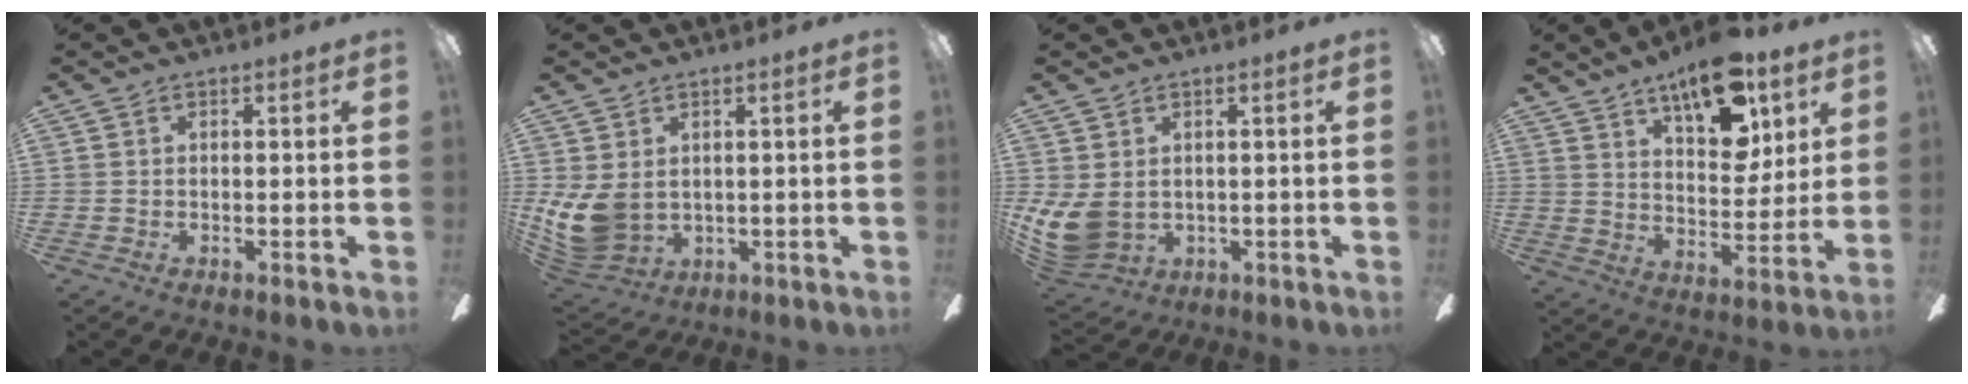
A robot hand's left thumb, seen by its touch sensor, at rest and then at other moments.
{"total": 9.5, "force": [1.0, 7.2, 6.2], "torque": [-0.148, -0.011, 0.022]}
{"total": 7.8, "force": [1.1, 5.8, 5.1], "torque": [-0.117, -0.015, 0.026]}
{"total": 16.6, "force": [11.0, 7.3, 10.0], "torque": [-0.147, -0.054, 0.188]}